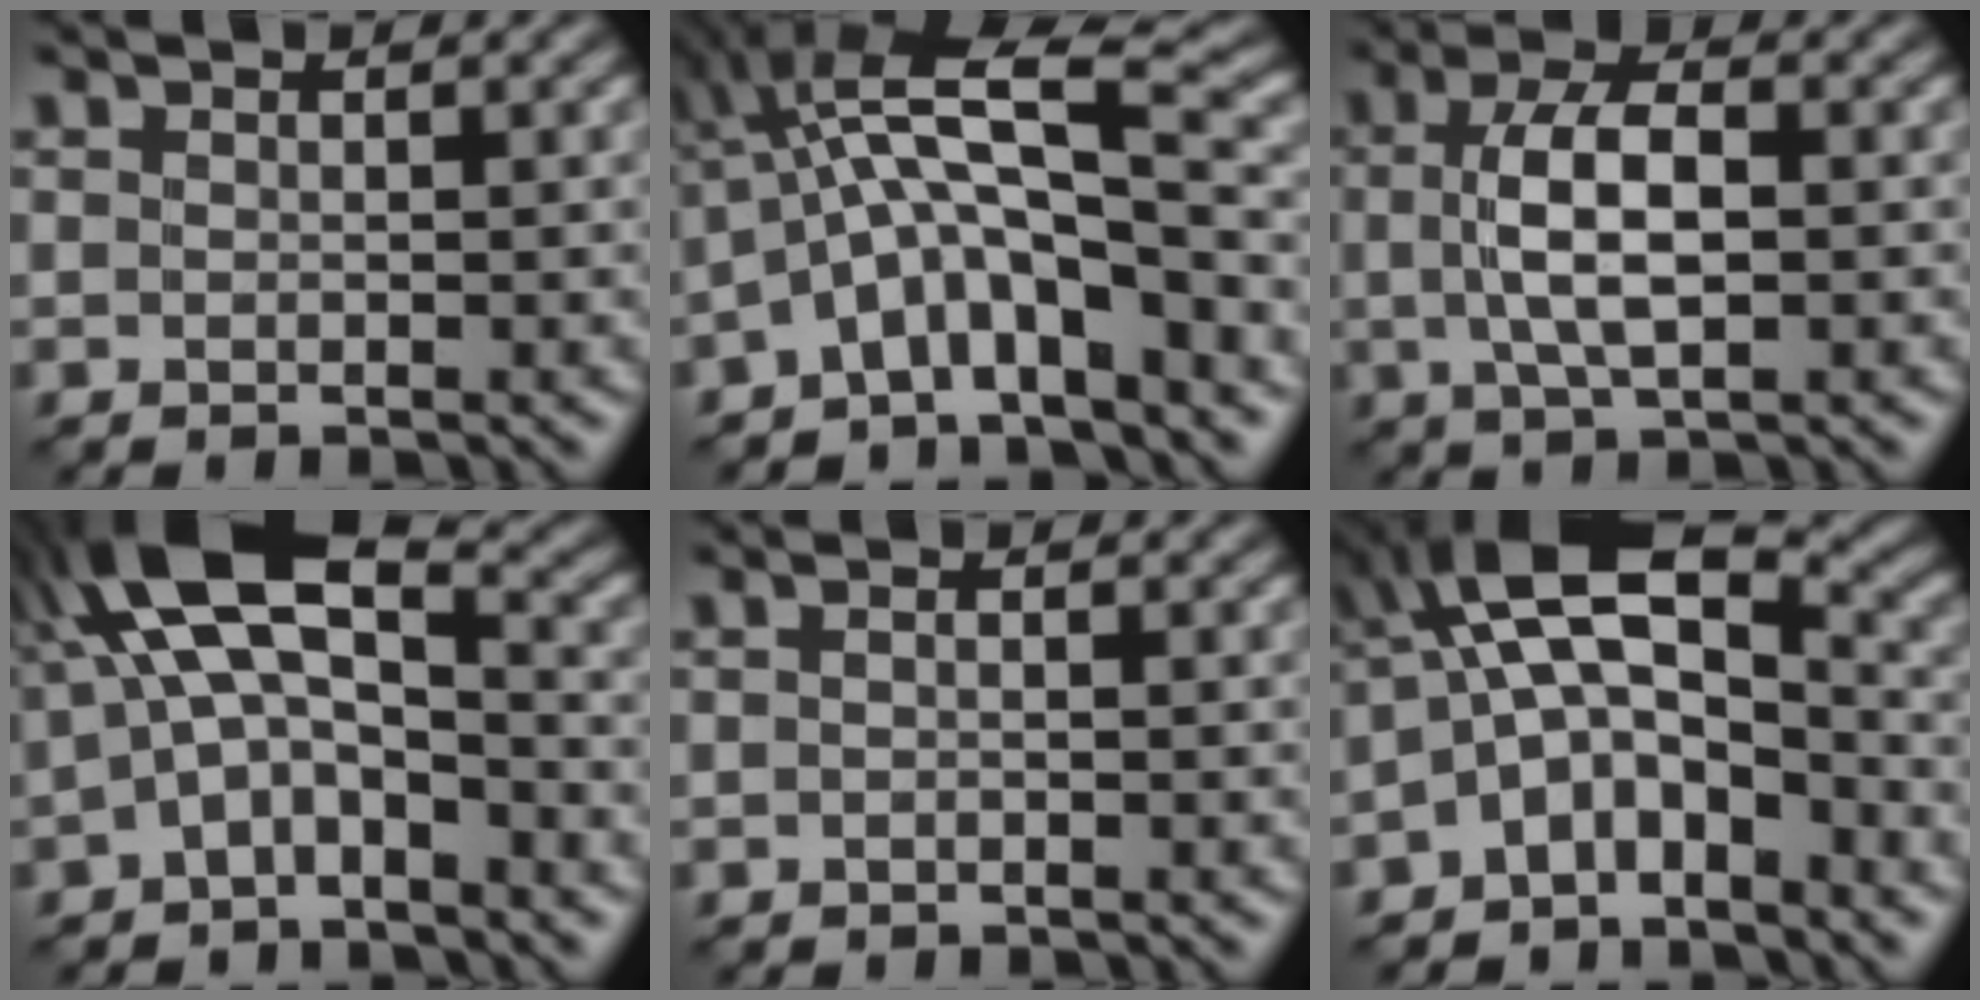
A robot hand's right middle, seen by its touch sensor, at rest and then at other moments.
{"total": 8.6, "force": [-2.0, 2.5, 8.0], "torque": [-0.135, 0.026, -0.050]}
{"total": 5.3, "force": [0.2, 2.0, 4.9], "torque": [-0.097, 0.007, 0.001]}
{"total": 8.4, "force": [0.2, 4.0, 7.4], "torque": [-0.137, 0.032, -0.016]}
{"total": 0.6, "force": [-0.1, 0.1, 0.5], "torque": [-0.014, -0.003, -0.006]}
{"total": 8.4, "force": [-1.7, 4.0, 7.2], "torque": [-0.129, 0.024, -0.047]}